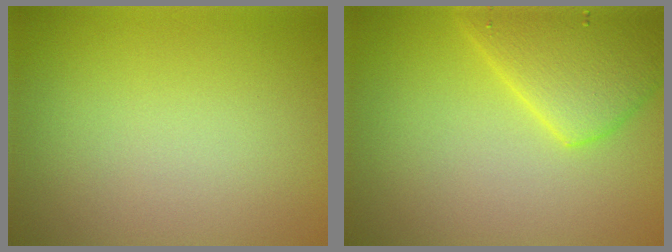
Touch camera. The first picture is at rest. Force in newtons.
{"total": 5.2, "press": 5.2, "slide": 0.2}